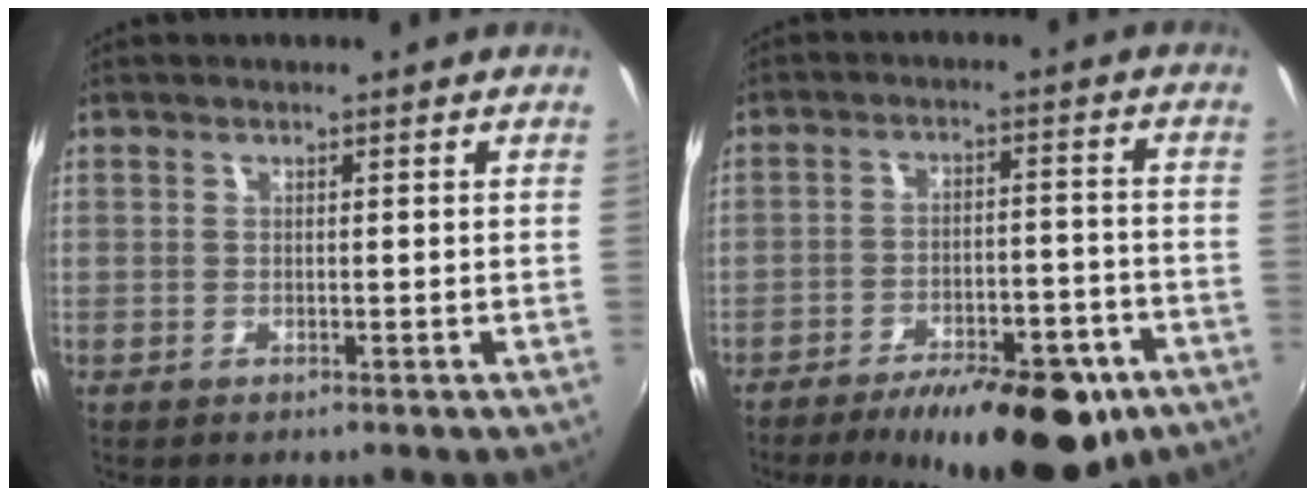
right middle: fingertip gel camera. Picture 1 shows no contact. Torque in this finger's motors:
{"motor_torque": [1.19, -0.95, 0.26, 0.11]}